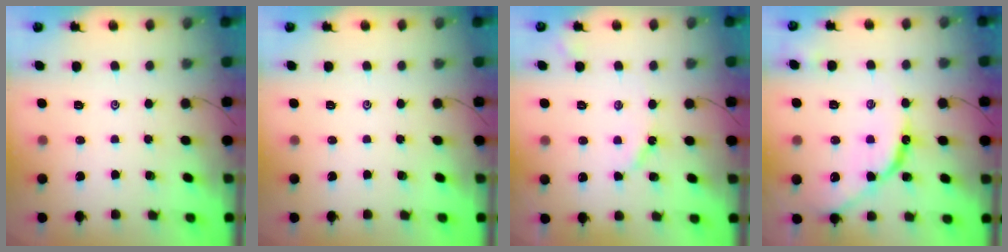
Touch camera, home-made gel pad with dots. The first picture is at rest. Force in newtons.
{"total": 0.0}
{"total": 4.0, "press": 4.0, "slide": 0.6}
{"total": 11.1, "press": 11.1, "slide": 1.0}